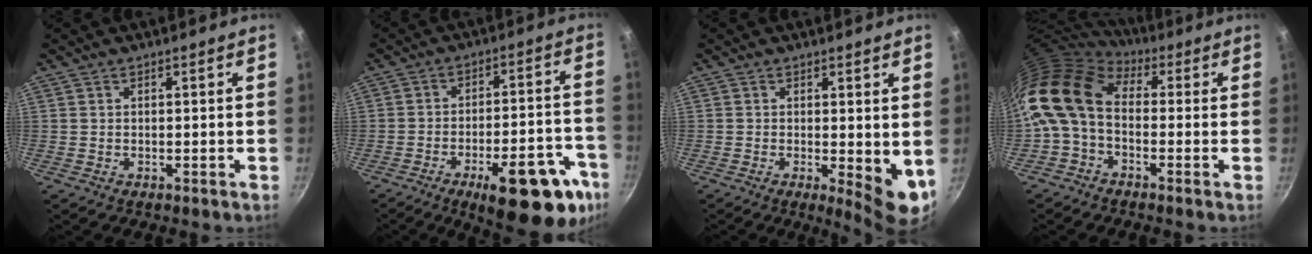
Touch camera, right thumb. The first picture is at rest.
{"total": 19.9, "force": [-10.6, 7.1, 15.3], "torque": [-0.151, 0.048, -0.139]}
{"total": 6.8, "force": [-0.2, 2.2, 6.5], "torque": [-0.080, -0.016, 0.003]}
{"total": 13.8, "force": [0.4, 9.3, 10.1], "torque": [-0.197, 0.026, -0.013]}